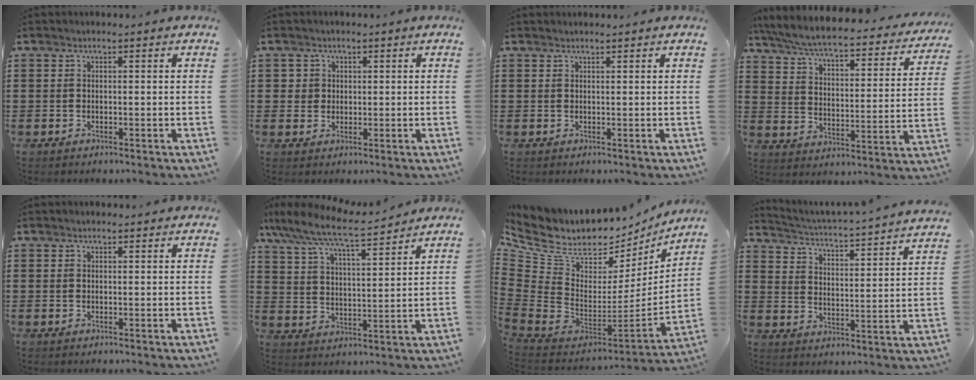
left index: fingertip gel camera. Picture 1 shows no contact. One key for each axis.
{"total": 2.4, "fx": 0.9, "fy": 2.2, "fz": 0.3, "tx": -0.016, "ty": 0.009, "tz": 0.014}
{"total": 0.7, "fx": 0.6, "fy": -0.1, "fz": 0.1, "tx": -0.003, "ty": -0.001, "tz": 0.013}
{"total": 5.2, "fx": 4.7, "fy": 0.1, "fz": 2.2, "tx": -0.067, "ty": -0.038, "tz": 0.074}
{"total": 0.6, "fx": 0.5, "fy": 0.1, "fz": 0.1, "tx": -0.004, "ty": 0.002, "tz": 0.010}
{"total": 7.7, "fx": 6.6, "fy": 0.4, "fz": 3.9, "tx": -0.102, "ty": -0.038, "tz": 0.110}
{"total": 7.9, "fx": 5.6, "fy": 4.3, "fz": 3.3, "tx": -0.119, "ty": -0.065, "tz": 0.096}
{"total": 2.8, "fx": 2.6, "fy": -0.9, "fz": 0.8, "tx": -0.034, "ty": -0.036, "tz": 0.031}